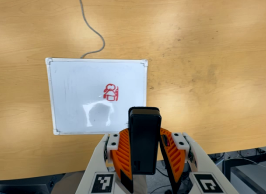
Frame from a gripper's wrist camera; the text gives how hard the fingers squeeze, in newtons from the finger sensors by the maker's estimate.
{"total": 6.2, "left": 4.8, "right": 7.6}